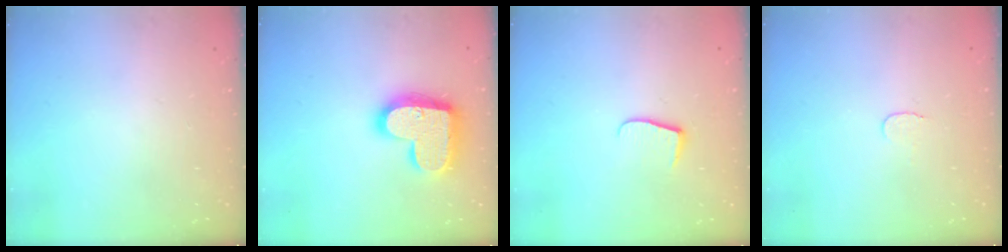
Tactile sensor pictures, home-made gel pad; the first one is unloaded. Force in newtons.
{"total": 18.9, "press": 18.9, "slide": 1.1}
{"total": 6.5, "press": 6.5, "slide": 0.6}
{"total": 3.6, "press": 3.6, "slide": 0.4}